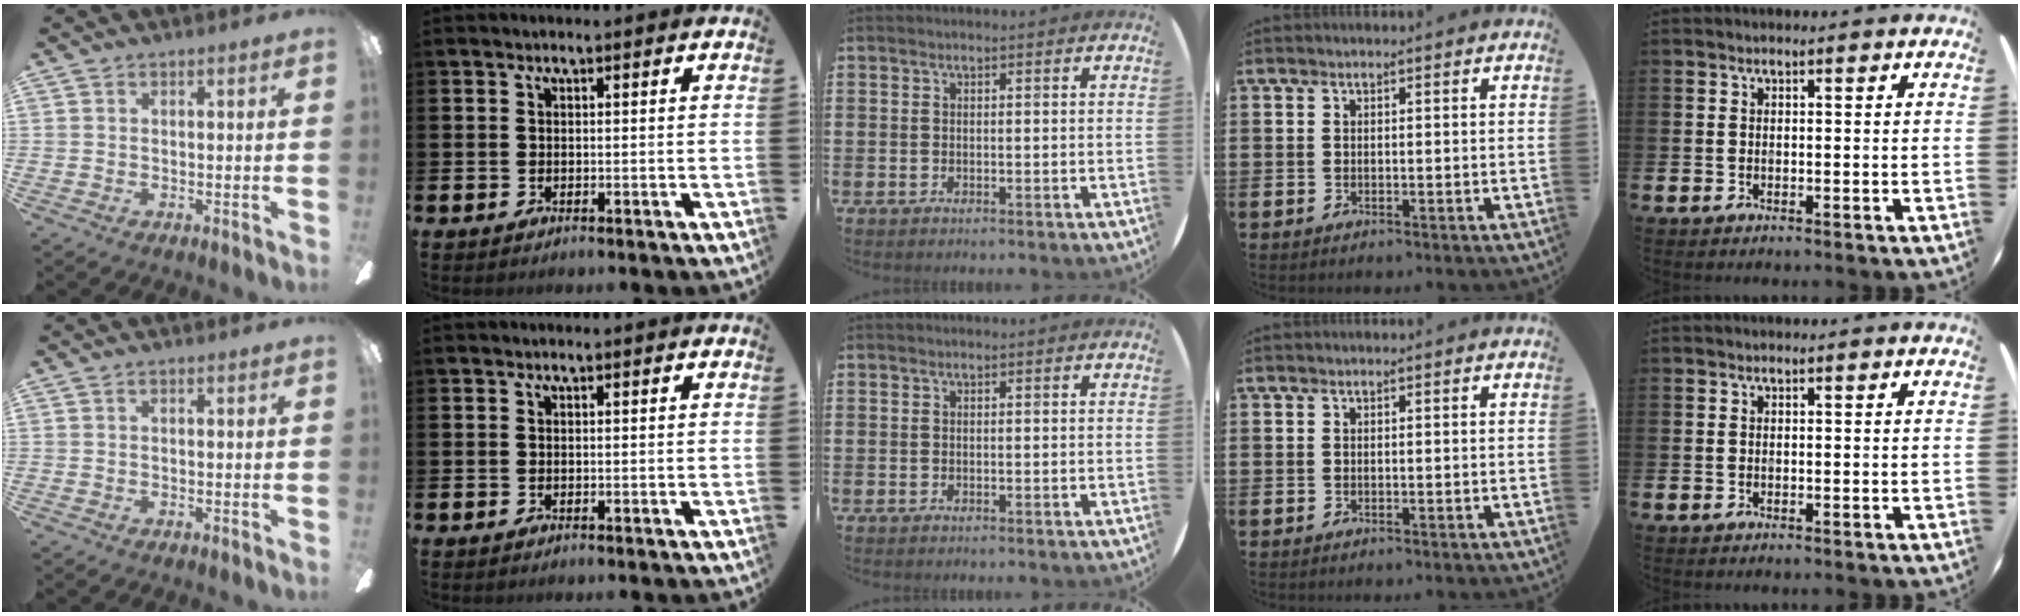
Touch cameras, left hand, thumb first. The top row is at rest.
{}